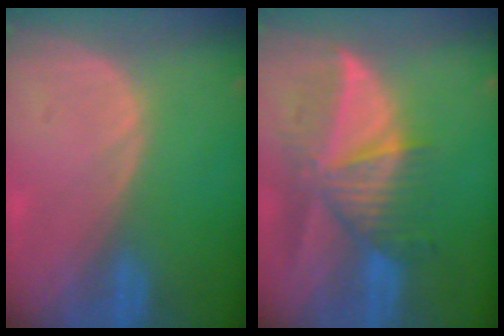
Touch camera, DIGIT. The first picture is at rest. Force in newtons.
{"total": 9.3, "press": 8.4, "slide": 4.0}